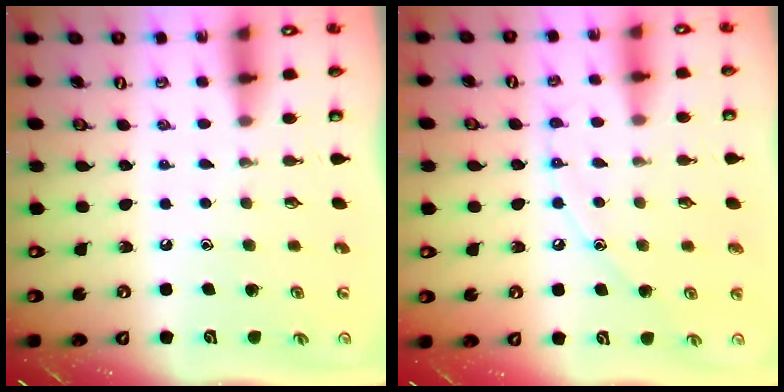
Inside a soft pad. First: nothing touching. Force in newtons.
{"total": 7.4, "press": 7.4, "slide": 0.6}